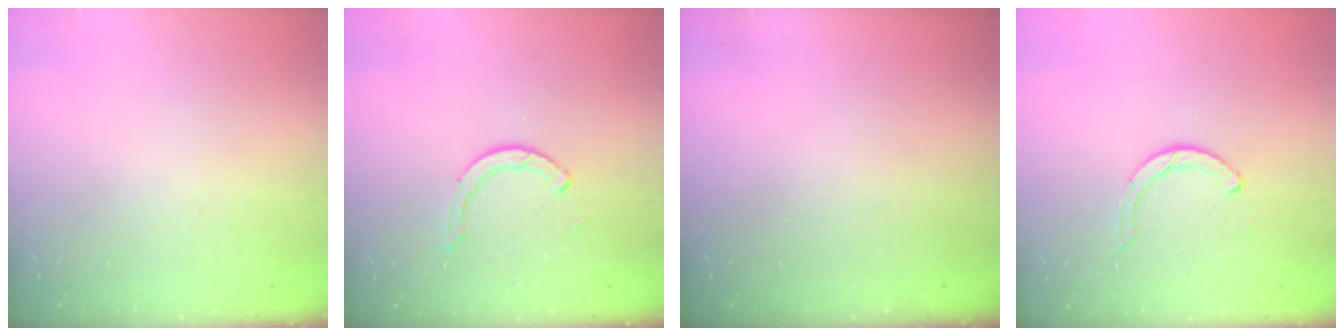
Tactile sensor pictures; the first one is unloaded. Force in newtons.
{"total": 3.2, "press": 3.2, "slide": 0.4}
{"total": 0.0}
{"total": 2.3, "press": 2.3, "slide": 0.4}